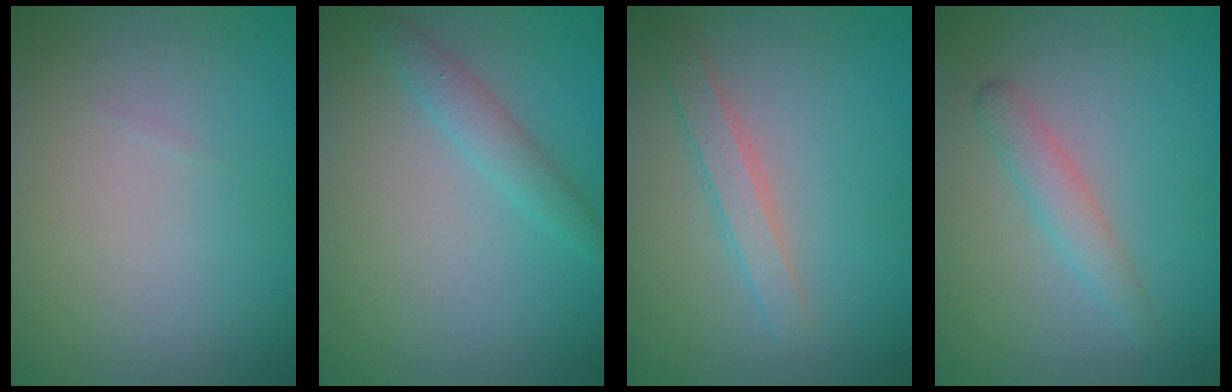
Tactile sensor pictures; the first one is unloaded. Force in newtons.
{"total": 2.1, "press": 2.1, "slide": 0.1}
{"total": 2.3, "press": 2.3, "slide": 0.1}
{"total": 2.0, "press": 2.0, "slide": 0.0}